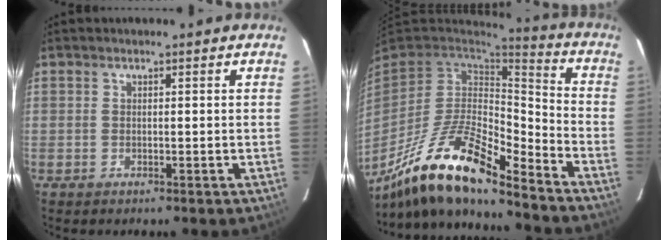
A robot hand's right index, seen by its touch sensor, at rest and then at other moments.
{"total": 19.1, "force": [-13.4, 4.6, 12.8], "torque": [-0.253, -0.026, -0.254]}